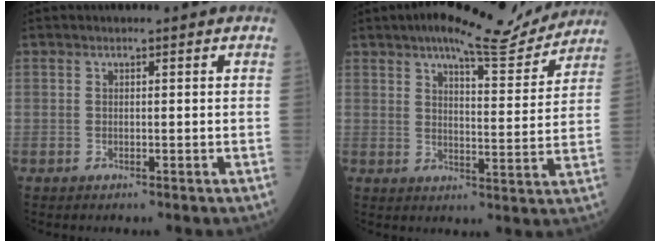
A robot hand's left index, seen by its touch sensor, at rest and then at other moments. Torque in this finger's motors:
{"motor_torque": [1.07, -1.09, 0.49, 0.06]}